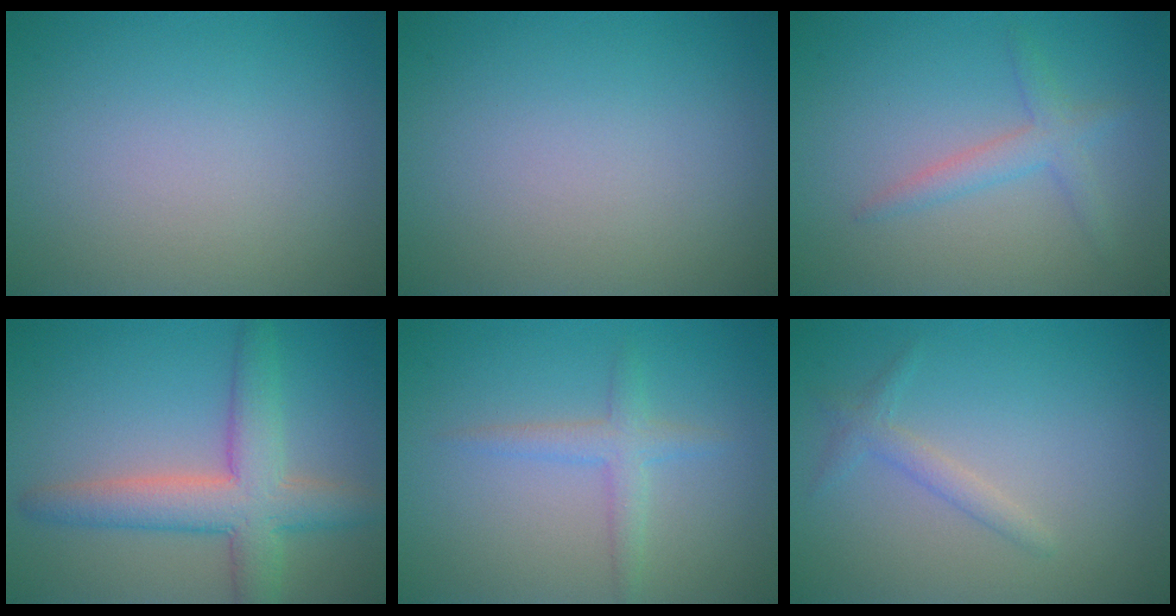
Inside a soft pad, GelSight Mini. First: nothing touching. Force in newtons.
{"total": 0.0}
{"total": 2.1, "press": 2.1, "slide": 0.1}
{"total": 6.1, "press": 6.1, "slide": 0.3}
{"total": 2.0, "press": 2.0, "slide": 0.1}
{"total": 1.4, "press": 1.4, "slide": 0.1}